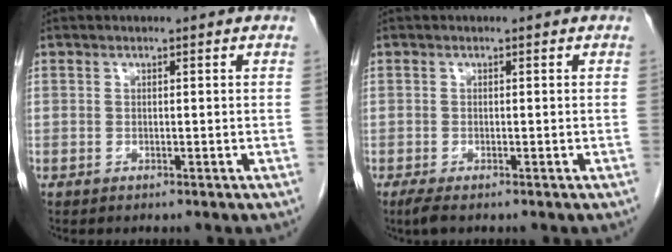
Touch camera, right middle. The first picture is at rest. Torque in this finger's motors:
{"motor_torque": [0.32, -0.12, 0.06, 0.03]}